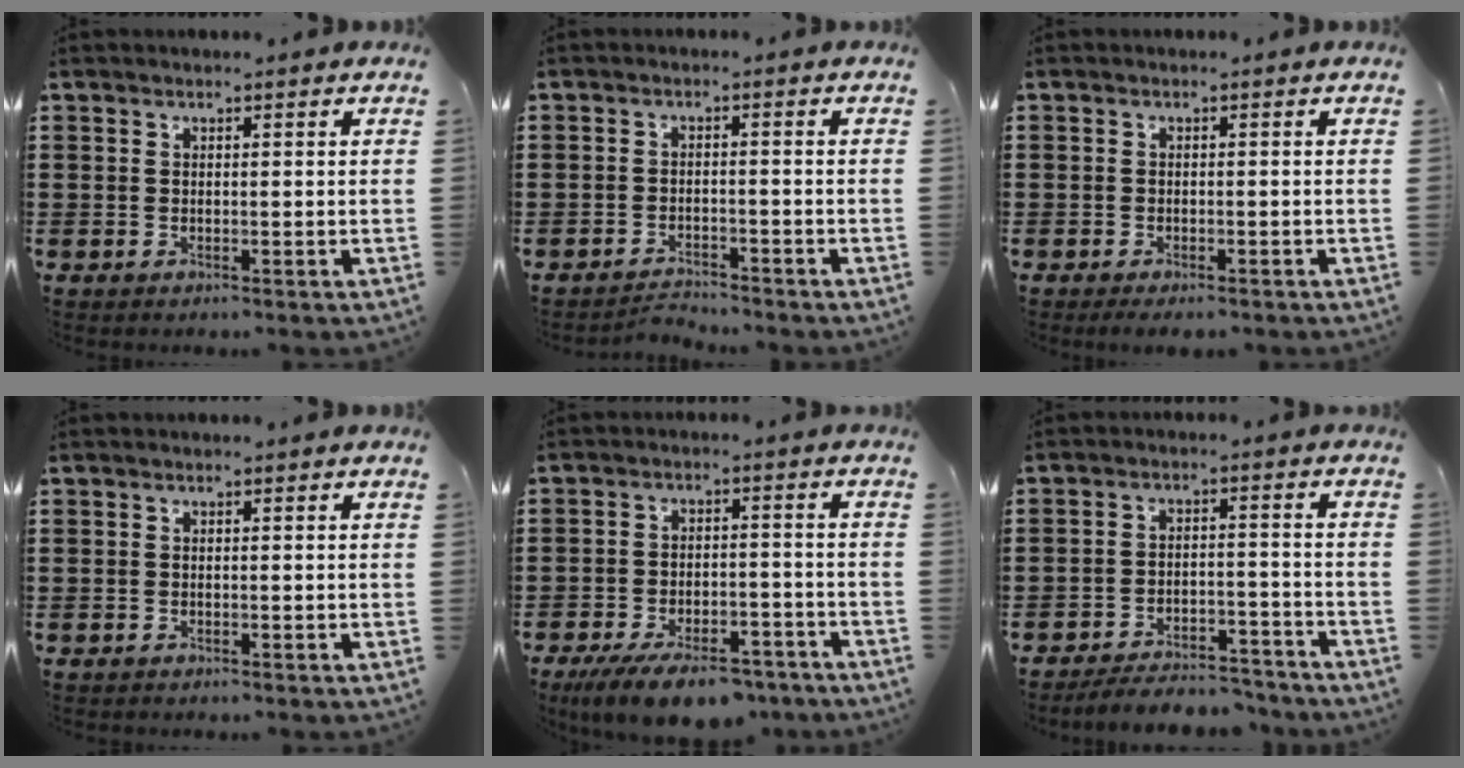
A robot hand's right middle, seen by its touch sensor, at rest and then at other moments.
{"total": 2.5, "force": [-2.5, 0.2, 0.0], "torque": [-0.009, -0.001, -0.054]}
{"total": 1.2, "force": [-1.1, 0.3, 0.3], "torque": [-0.008, -0.002, -0.021]}
{"total": 0.0}
{"total": 8.4, "force": [-7.1, 2.1, 4.0], "torque": [-0.071, 0.012, -0.131]}
{"total": 5.1, "force": [-5.0, 0.7, 1.0], "torque": [-0.024, 0.005, -0.102]}